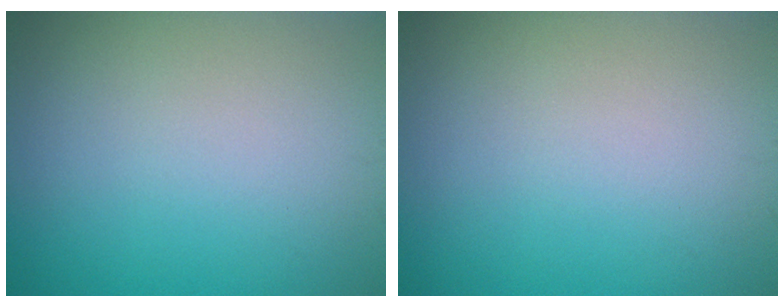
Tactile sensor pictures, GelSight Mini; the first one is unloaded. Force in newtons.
{"total": 0.0}